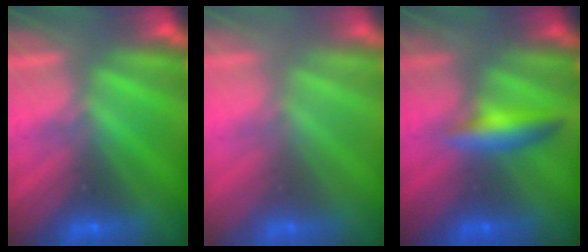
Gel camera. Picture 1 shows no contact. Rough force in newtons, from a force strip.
{"total": 2.3}
{"total": 2.4}